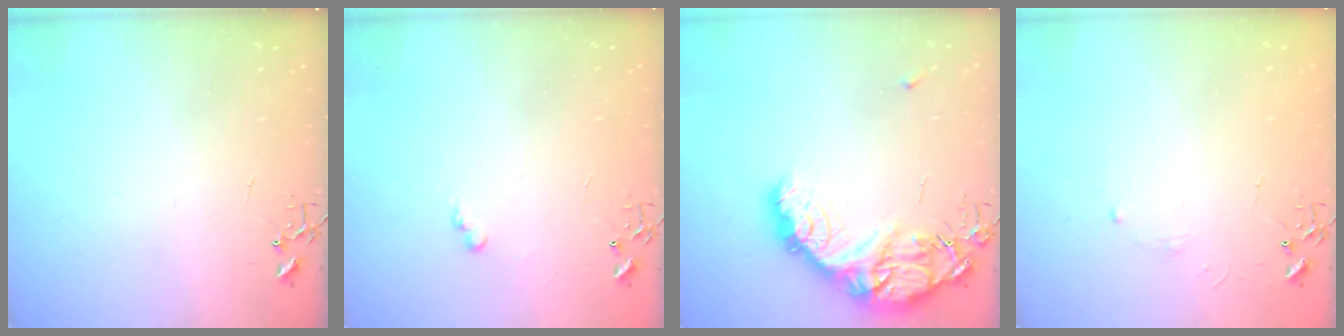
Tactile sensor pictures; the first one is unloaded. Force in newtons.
{"total": 5.1, "press": 5.1, "slide": 0.4}
{"total": 19.0, "press": 18.9, "slide": 1.7}
{"total": 2.8, "press": 2.8, "slide": 0.5}